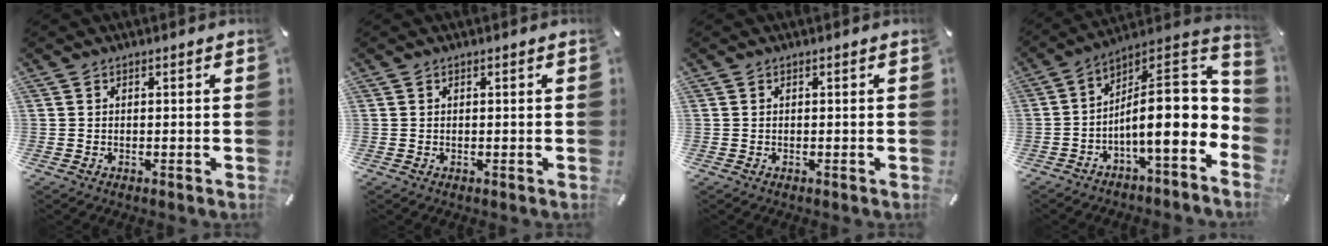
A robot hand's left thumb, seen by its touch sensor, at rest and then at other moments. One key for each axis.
{"total": 0.0}
{"total": 0.0}
{"total": 17.7, "fx": -2.4, "fy": 6.5, "fz": 16.3, "tx": -0.250, "ty": -0.028, "tz": -0.039}